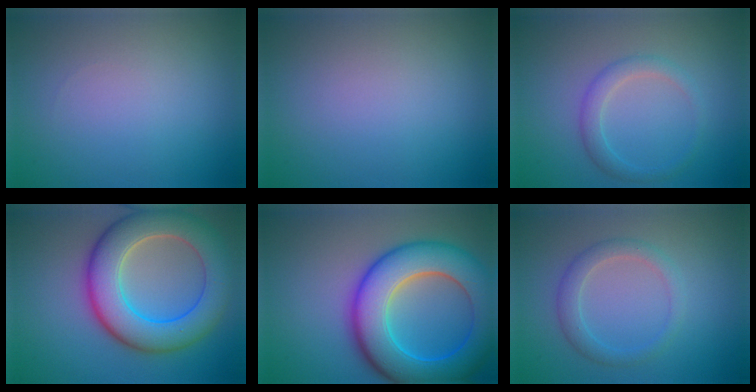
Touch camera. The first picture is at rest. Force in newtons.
{"total": 0.0}
{"total": 2.1, "press": 2.1, "slide": 0.1}
{"total": 9.4, "press": 9.3, "slide": 0.6}
{"total": 10.8, "press": 10.8, "slide": 0.2}
{"total": 2.4, "press": 2.4, "slide": 0.2}